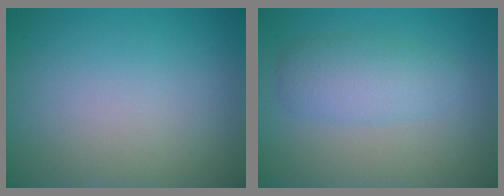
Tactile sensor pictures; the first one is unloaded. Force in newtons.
{"total": 3.3, "press": 3.3, "slide": 0.1}